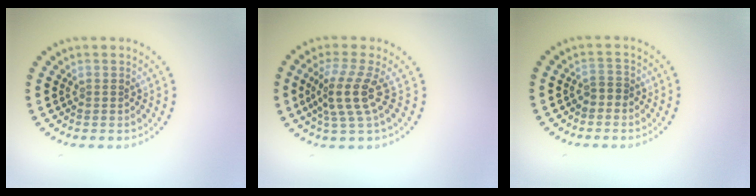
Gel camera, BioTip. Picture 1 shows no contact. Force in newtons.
{"total": 3.8, "press": 2.6, "slide": 2.7}
{"total": 1.2, "press": 1.1, "slide": 0.6}